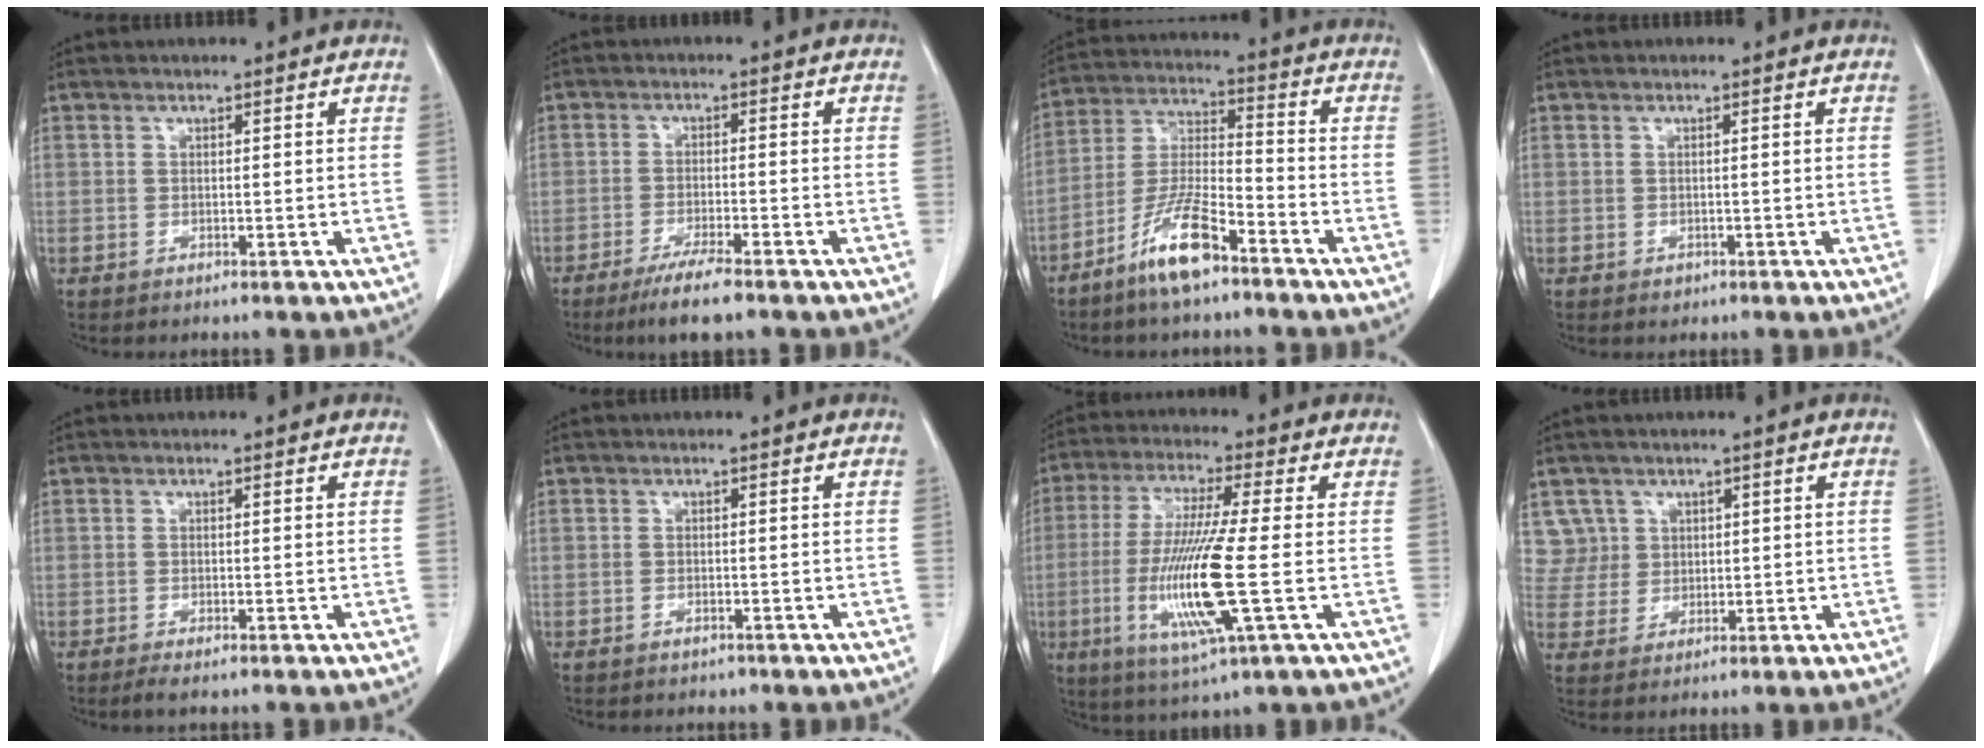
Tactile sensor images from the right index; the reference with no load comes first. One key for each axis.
{"total": 6.5, "fx": -4.8, "fy": 0.1, "fz": 4.4, "tx": -0.075, "ty": -0.015, "tz": -0.079}
{"total": 10.2, "fx": -6.9, "fy": 1.8, "fz": 7.4, "tx": -0.154, "ty": -0.012, "tz": -0.135}
{"total": 0.8, "fx": -0.4, "fy": 0.7, "fz": 0.2, "tx": -0.002, "ty": 0.002, "tz": -0.003}
{"total": 1.5, "fx": -1.1, "fy": 0.0, "fz": 1.1, "tx": -0.021, "ty": -0.006, "tz": -0.019}
{"total": 0.8, "fx": -0.6, "fy": 0.5, "fz": 0.1, "tx": -0.007, "ty": -0.001, "tz": -0.005}
{"total": 14.1, "fx": -2.8, "fy": 0.1, "fz": 13.8, "tx": -0.287, "ty": -0.021, "tz": -0.057}
{"total": 4.9, "fx": 2.3, "fy": 4.2, "fz": -0.6, "tx": 0.025, "ty": 0.011, "tz": 0.049}